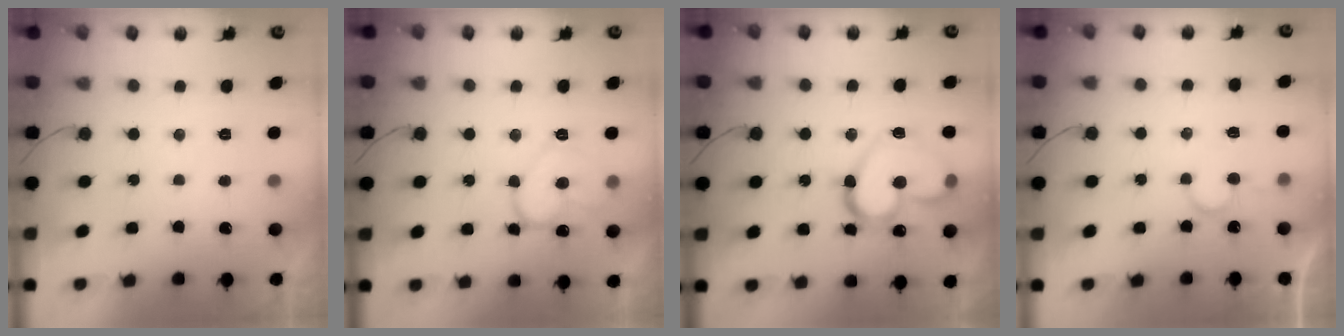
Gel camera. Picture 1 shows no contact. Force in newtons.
{"total": 13.3, "press": 13.2, "slide": 1.2}
{"total": 18.4, "press": 18.2, "slide": 2.0}
{"total": 6.3, "press": 6.3, "slide": 0.4}